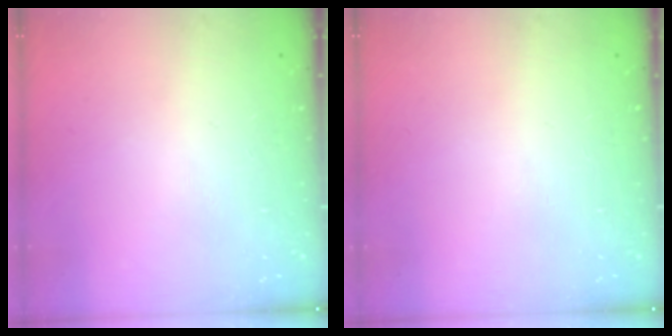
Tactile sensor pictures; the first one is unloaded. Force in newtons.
{"total": 0.0}